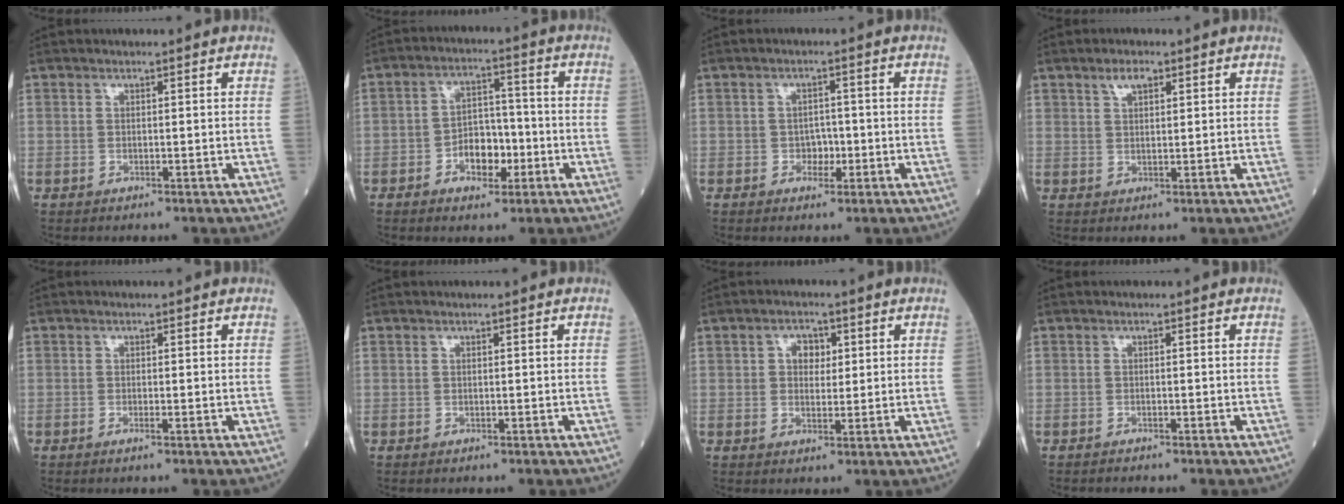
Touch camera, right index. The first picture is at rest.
{"total": 6.5, "force": [-2.4, 3.7, 4.8], "torque": [-0.079, 0.013, -0.039]}
{"total": 2.5, "force": [-0.8, 1.8, 1.6], "torque": [-0.017, 0.006, -0.011]}
{"total": 2.7, "force": [1.7, 1.1, 1.8], "torque": [-0.036, 0.005, 0.033]}
{"total": 0.8, "force": [-0.4, -0.1, 0.6], "torque": [-0.011, 0.000, -0.008]}
{"total": 0.0}
{"total": 3.3, "force": [1.0, 2.3, 2.2], "torque": [-0.032, 0.008, 0.015]}
{"total": 0.9, "force": [-0.8, 0.0, 0.1], "torque": [-0.006, -0.002, -0.011]}